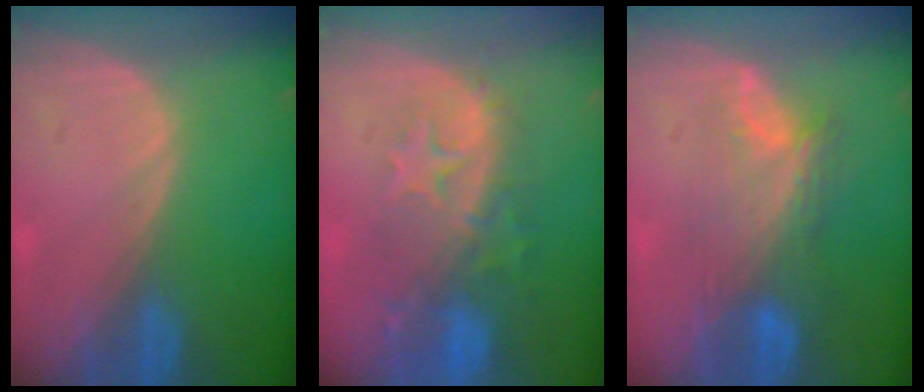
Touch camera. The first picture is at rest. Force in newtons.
{"total": 10.1, "press": 8.8, "slide": 4.9}
{"total": 7.8, "press": 7.4, "slide": 2.7}